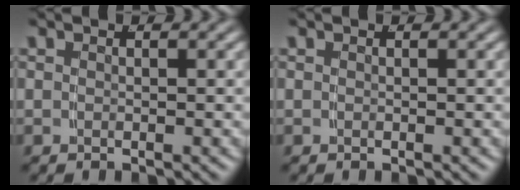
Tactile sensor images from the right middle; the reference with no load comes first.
{"total": 0.0}